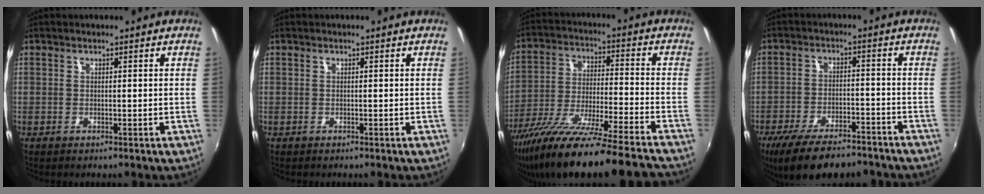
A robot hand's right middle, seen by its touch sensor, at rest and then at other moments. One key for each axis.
{"total": 0.0}
{"total": 24.8, "fx": -21.0, "fy": -0.4, "fz": 13.3, "tx": -0.224, "ty": -0.069, "tz": -0.341}
{"total": 15.9, "fx": -12.6, "fy": 4.9, "fz": 8.3, "tx": -0.168, "ty": -0.027, "tz": -0.192}